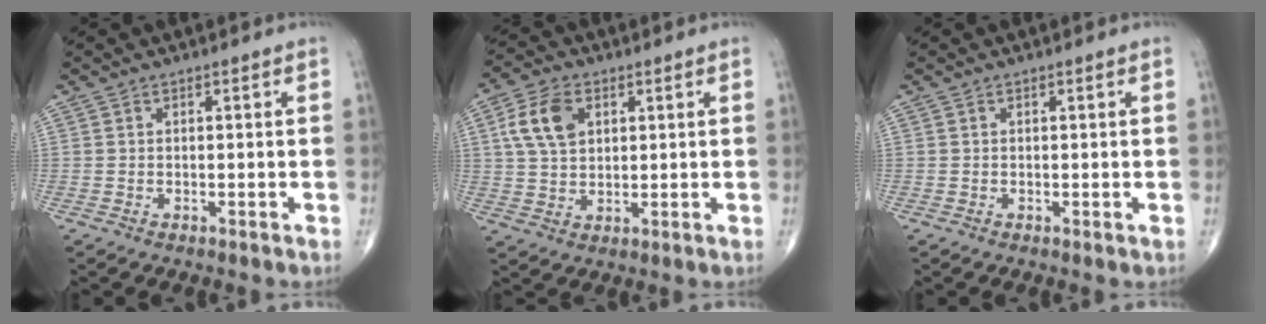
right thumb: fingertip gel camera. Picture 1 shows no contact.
{"total": 8.7, "force": [2.8, 5.6, 6.0], "torque": [-0.107, -0.001, 0.052]}
{"total": 0.0}